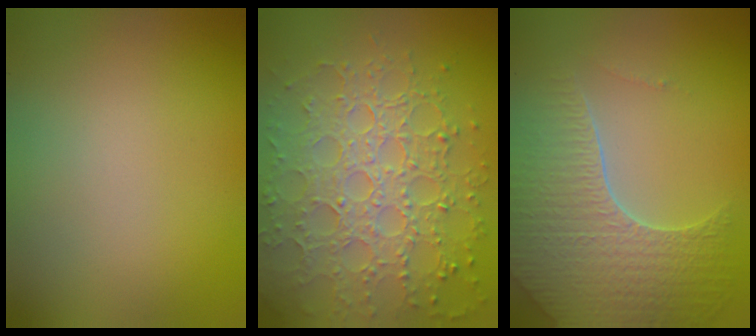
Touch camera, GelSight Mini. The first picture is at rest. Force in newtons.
{"total": 8.1, "press": 5.9, "slide": 5.6}
{"total": 7.0, "press": 5.2, "slide": 4.6}